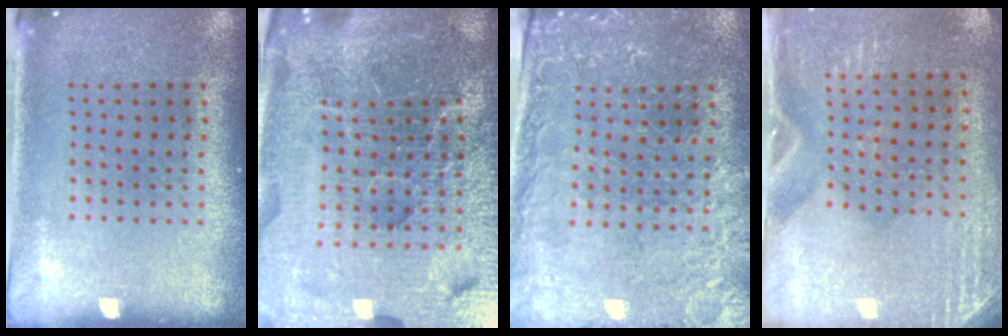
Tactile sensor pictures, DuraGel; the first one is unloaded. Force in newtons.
{"total": 7.1, "press": 6.2, "slide": 3.5}
{"total": 0.7, "press": 0.6, "slide": 0.4}
{"total": 2.8, "press": 2.5, "slide": 1.3}